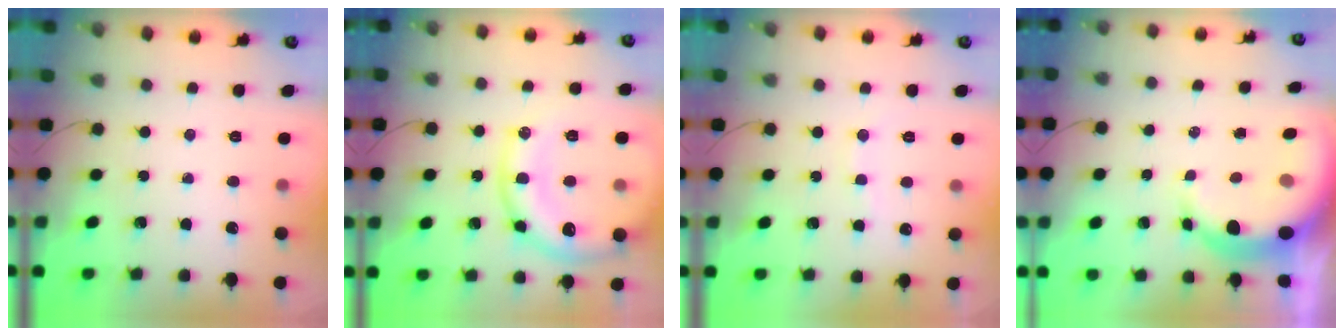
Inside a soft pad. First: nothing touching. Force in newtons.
{"total": 16.5, "press": 16.3, "slide": 2.4}
{"total": 6.1, "press": 6.0, "slide": 1.1}
{"total": 10.5, "press": 10.3, "slide": 2.0}